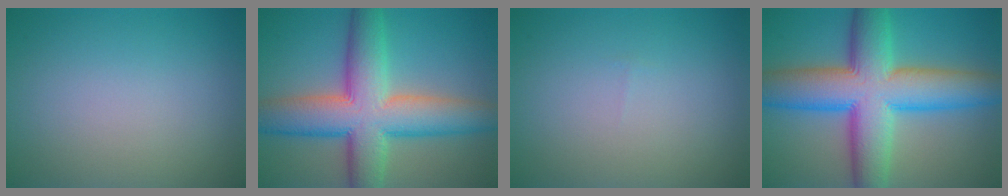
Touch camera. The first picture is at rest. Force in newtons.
{"total": 11.0, "press": 11.0, "slide": 0.3}
{"total": 0.0}
{"total": 12.7, "press": 12.7, "slide": 0.1}